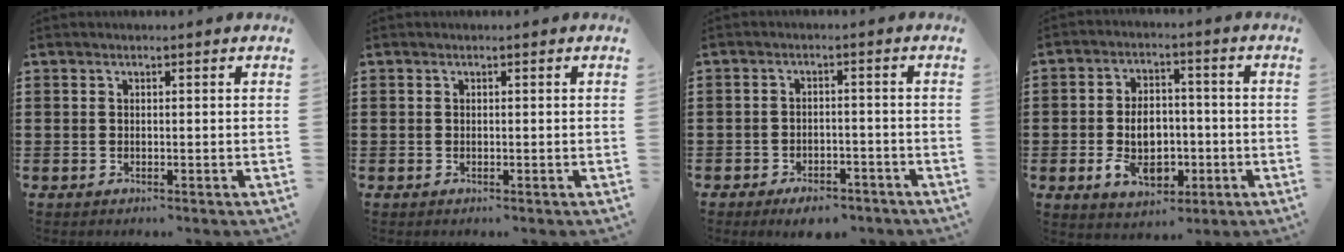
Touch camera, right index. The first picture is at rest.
{"total": 0.0}
{"total": 3.3, "force": [-3.1, 0.7, 0.9], "torque": [-0.017, 0.004, -0.060]}
{"total": 8.0, "force": [-1.9, 5.3, 5.7], "torque": [-0.092, -0.001, -0.037]}